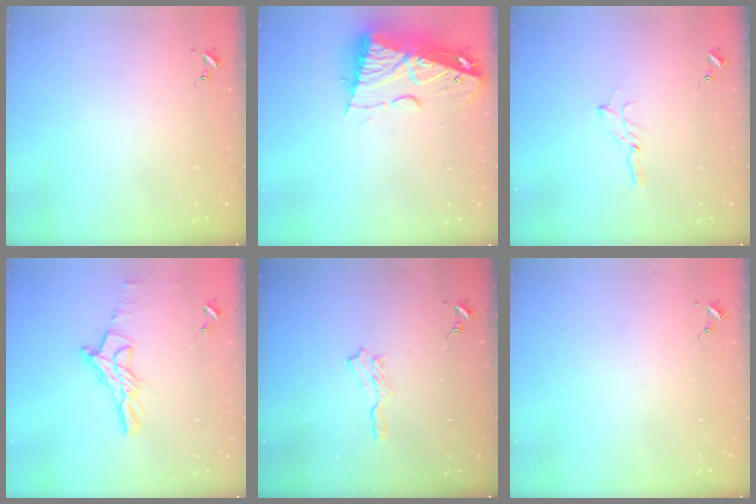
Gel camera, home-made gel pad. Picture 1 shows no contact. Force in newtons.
{"total": 14.0, "press": 13.9, "slide": 1.3}
{"total": 2.9, "press": 2.9, "slide": 0.2}
{"total": 12.4, "press": 12.3, "slide": 0.9}
{"total": 6.9, "press": 6.9, "slide": 0.6}
{"total": 0.0}